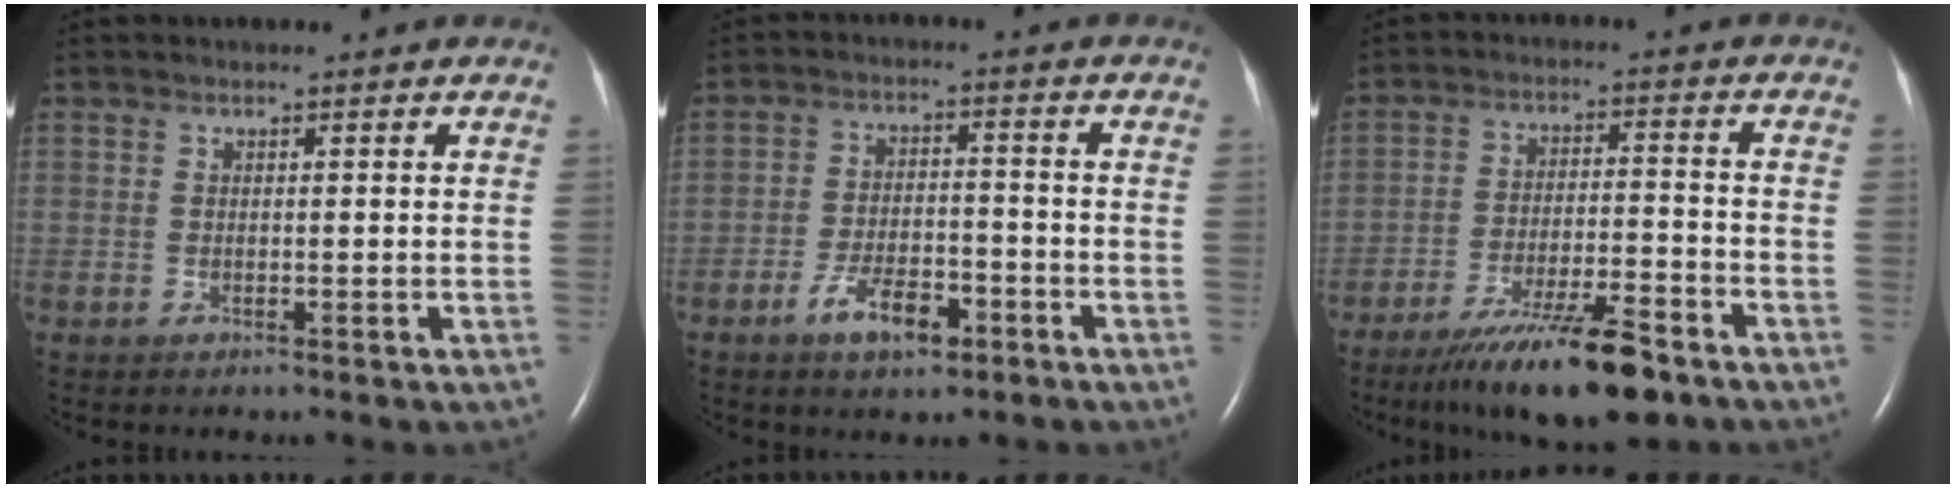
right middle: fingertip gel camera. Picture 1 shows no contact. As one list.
[{"total": 6.6, "force": [-3.9, 2.5, 4.8], "torque": [-0.091, -0.001, -0.063]}, {"total": 12.9, "force": [-9.4, 1.9, 8.7], "torque": [-0.146, -0.024, -0.154]}]